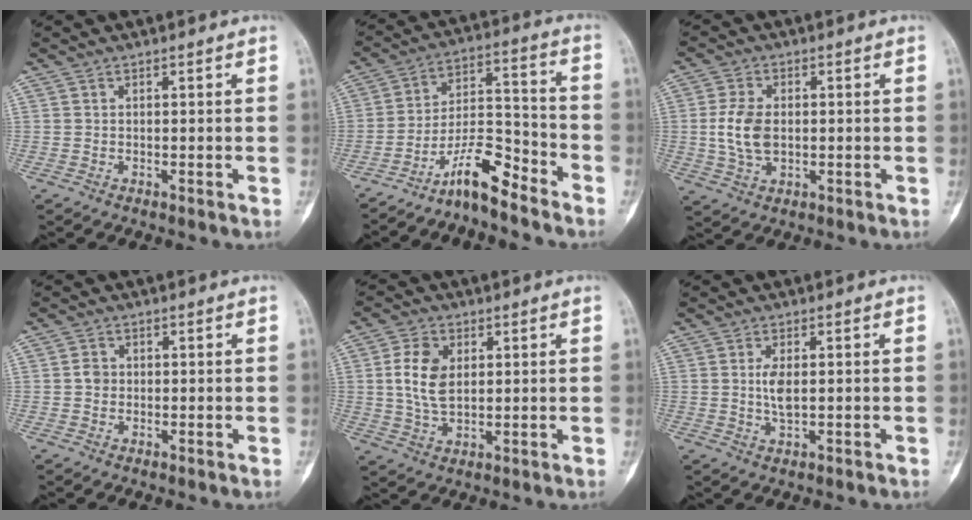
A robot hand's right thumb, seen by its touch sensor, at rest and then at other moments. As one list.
[{"total": 10.1, "force": [-8.0, 2.4, 5.7], "torque": [-0.102, 0.083, -0.149]}, {"total": 7.6, "force": [0.0, 4.8, 5.9], "torque": [-0.122, 0.001, 0.004]}, {"total": 2.1, "force": [0.0, 1.9, 0.9], "torque": [-0.009, 0.005, -0.004]}, {"total": 8.0, "force": [1.5, 5.1, 6.0], "torque": [-0.110, -0.003, 0.031]}, {"total": 3.7, "force": [0.0, 1.4, 3.5], "torque": [-0.072, -0.006, -0.001]}]